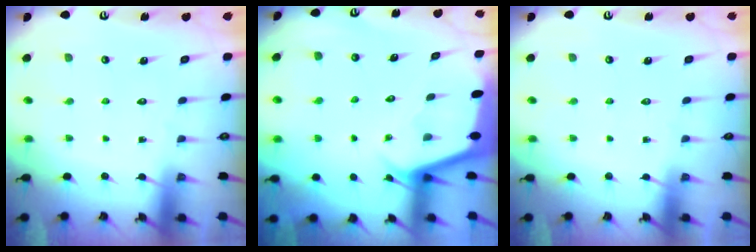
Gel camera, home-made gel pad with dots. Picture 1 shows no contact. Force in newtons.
{"total": 2.0, "press": 2.0, "slide": 0.1}
{"total": 0.0}